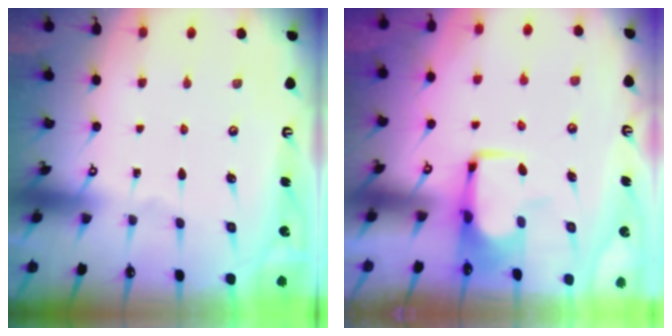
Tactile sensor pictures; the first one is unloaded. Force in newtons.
{"total": 1.0, "press": 0.8, "slide": 0.6}